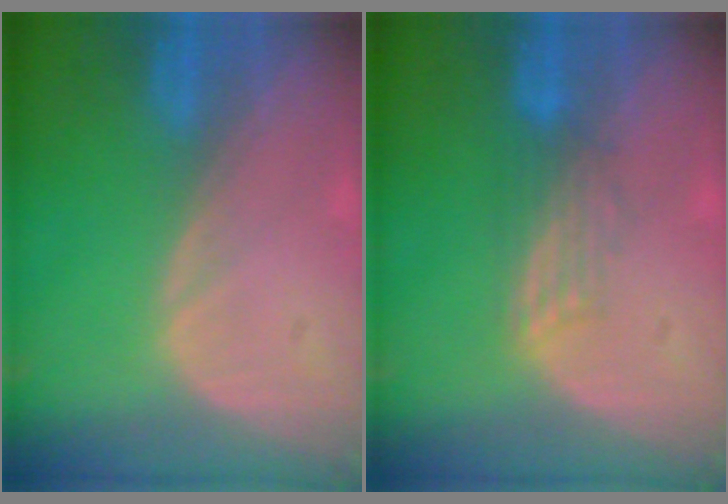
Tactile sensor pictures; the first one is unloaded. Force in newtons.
{"total": 2.7, "press": 2.7, "slide": 0.4}